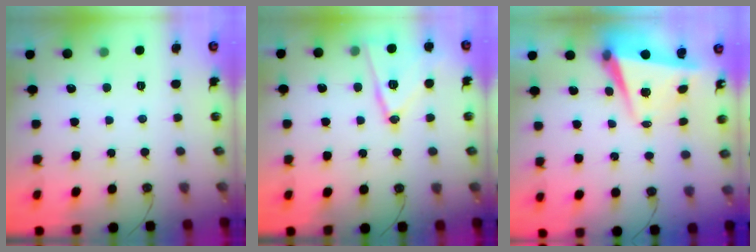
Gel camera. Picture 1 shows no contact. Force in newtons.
{"total": 14.0, "press": 13.9, "slide": 1.4}
{"total": 5.9, "press": 5.8, "slide": 0.8}